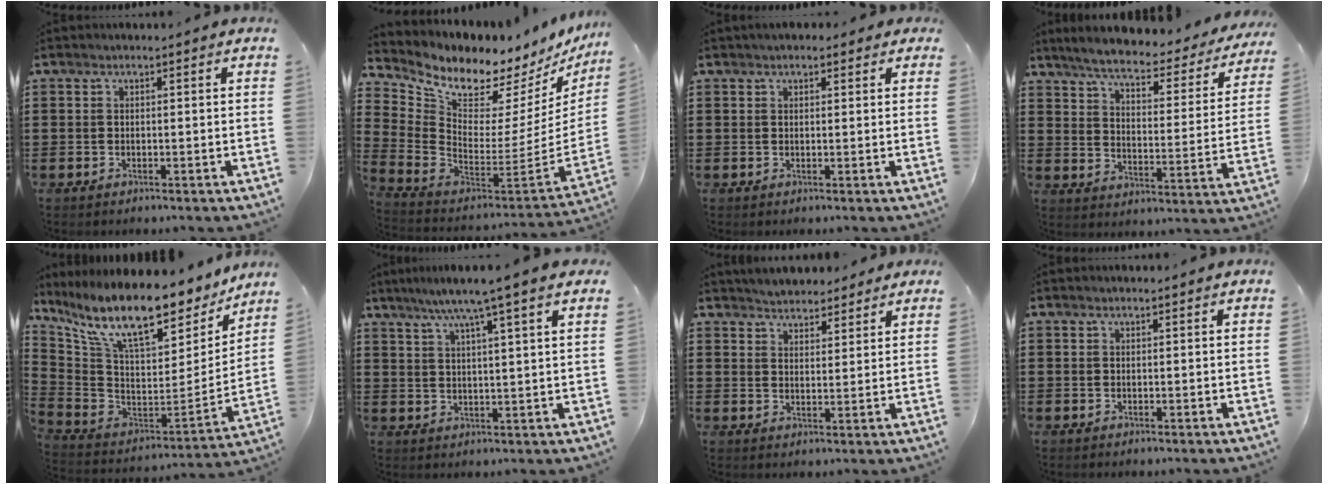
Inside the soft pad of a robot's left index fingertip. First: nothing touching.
{"total": 7.0, "force": [6.7, 1.3, 1.7], "torque": [-0.076, -0.078, 0.111]}
{"total": 1.5, "force": [1.2, 0.8, 0.6], "torque": [-0.014, 0.008, 0.021]}
{"total": 5.3, "force": [4.7, 0.7, 2.5], "torque": [-0.072, -0.030, 0.074]}
{"total": 14.6, "force": [10.6, 3.8, 9.3], "torque": [-0.207, -0.076, 0.182]}
{"total": 6.2, "force": [4.5, -0.7, 4.2], "torque": [-0.094, -0.009, 0.075]}
{"total": 3.4, "force": [3.2, 1.2, -0.2], "torque": [-0.009, -0.002, 0.060]}
{"total": 0.0}